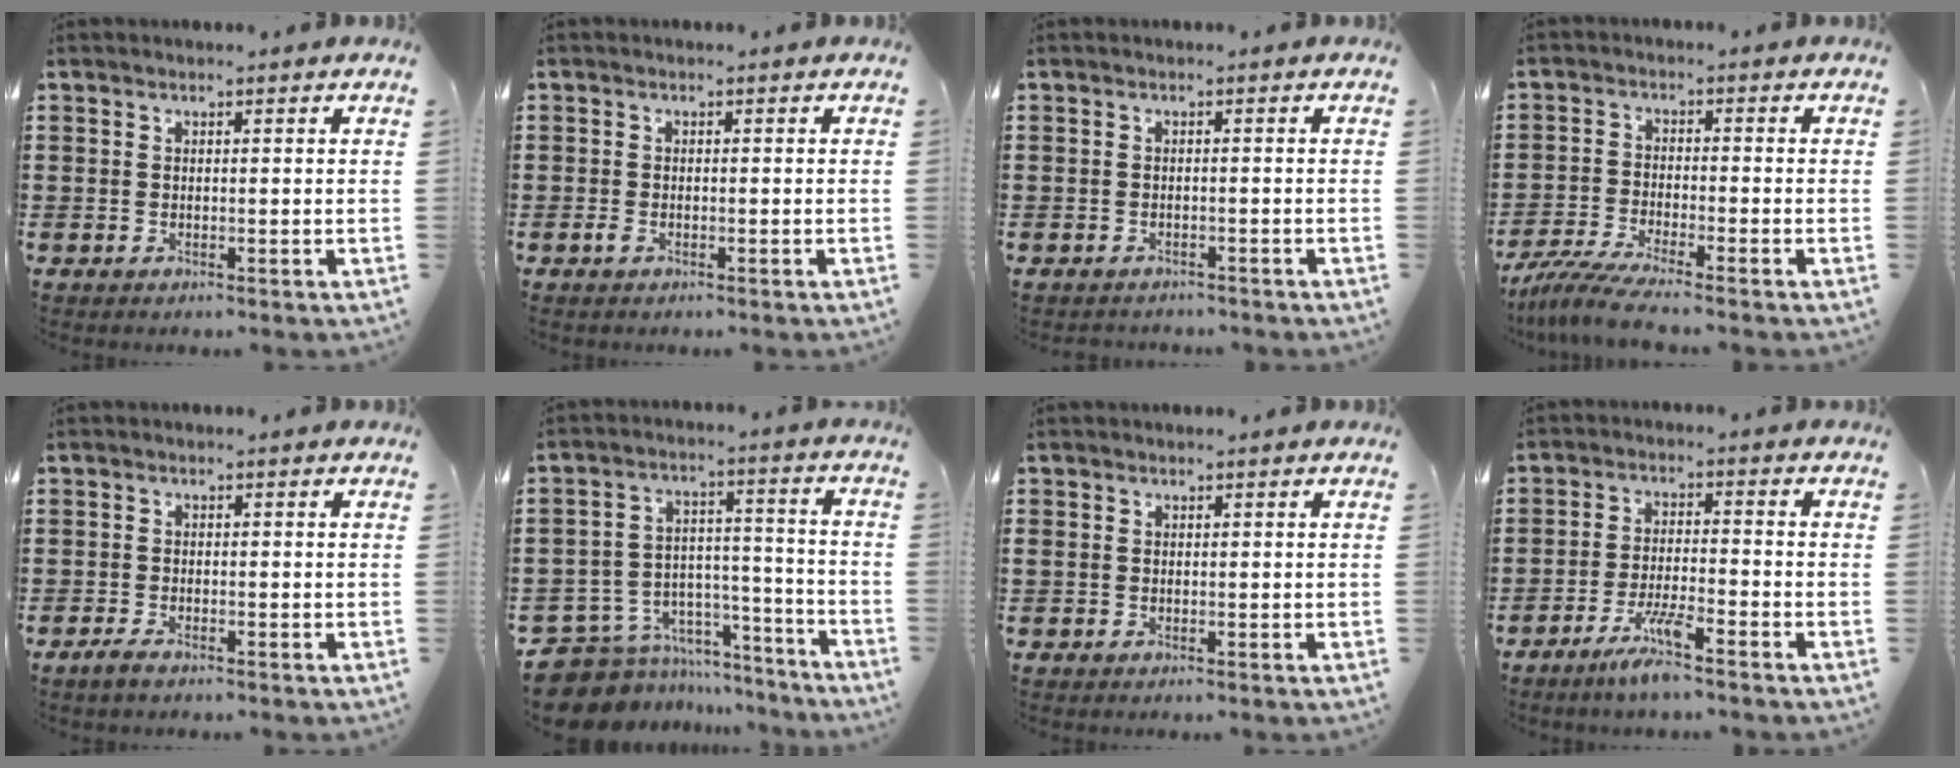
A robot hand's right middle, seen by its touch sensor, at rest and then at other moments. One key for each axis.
{"total": 1.1, "fx": -0.6, "fy": 0.5, "fz": 0.7, "tx": -0.024, "ty": -0.005, "tz": -0.013}
{"total": 1.0, "fx": -1.0, "fy": 0.1, "fz": 0.0, "tx": -0.004, "ty": -0.001, "tz": -0.021}
{"total": 5.1, "fx": -4.6, "fy": -0.1, "fz": 2.3, "tx": -0.066, "ty": -0.023, "tz": -0.093}
{"total": 1.4, "fx": -1.0, "fy": 0.4, "fz": 0.9, "tx": -0.025, "ty": -0.001, "tz": -0.023}
{"total": 7.9, "fx": -6.7, "fy": 4.1, "fz": 1.1, "tx": -0.034, "ty": 0.008, "tz": -0.126}
{"total": 0.6, "fx": 0.0, "fy": 0.5, "fz": 0.2, "tx": -0.004, "ty": 0.006, "tz": -0.001}
{"total": 5.3, "fx": -4.0, "fy": 0.4, "fz": 3.4, "tx": -0.076, "ty": -0.008, "tz": -0.078}